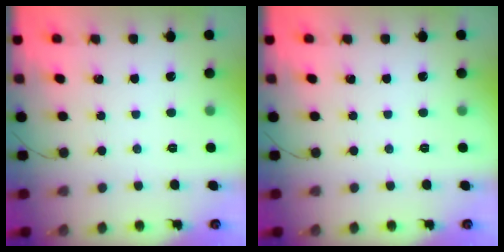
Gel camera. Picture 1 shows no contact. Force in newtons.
{"total": 0.0}